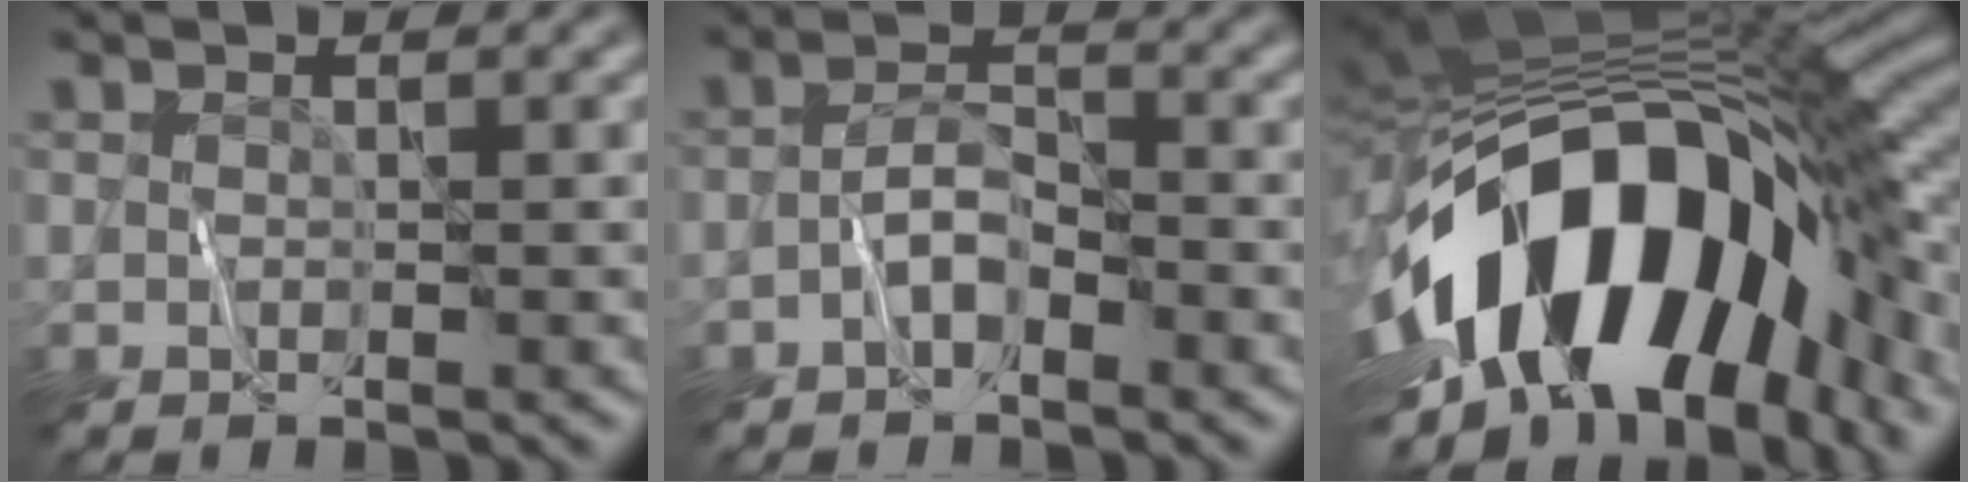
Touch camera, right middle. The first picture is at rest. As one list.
[{"total": 2.4, "force": [-1.3, 1.0, 1.7], "torque": [-0.030, 0.012, -0.030]}, {"total": 16.9, "force": [-4.7, 9.2, 13.4], "torque": [-0.228, -0.007, -0.078]}]